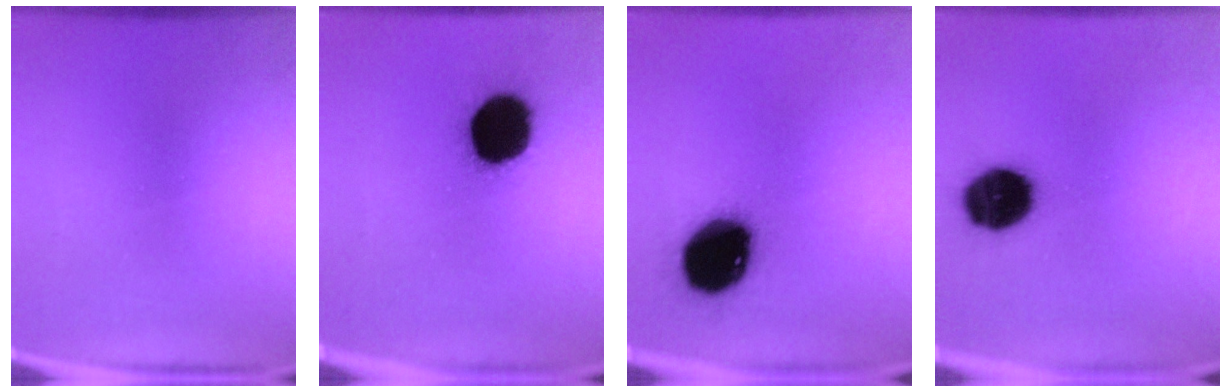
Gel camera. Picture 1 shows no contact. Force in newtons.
{"total": 18.7}
{"total": 19.7}
{"total": 14.4}